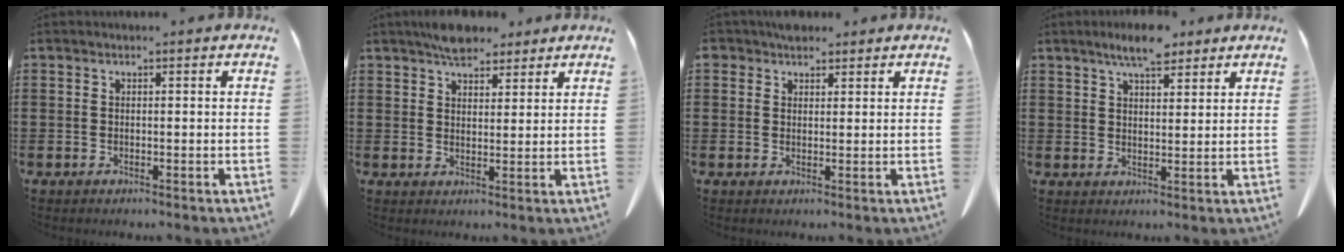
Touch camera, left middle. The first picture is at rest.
{"total": 5.2, "force": [4.4, 2.0, 1.9], "torque": [-0.039, -0.005, 0.081]}
{"total": 2.6, "force": [2.1, 1.4, 0.6], "torque": [-0.010, 0.004, 0.040]}
{"total": 5.9, "force": [4.7, 1.8, 3.0], "torque": [-0.060, -0.008, 0.085]}